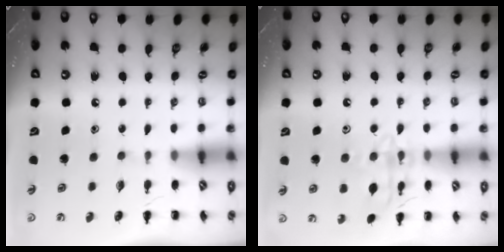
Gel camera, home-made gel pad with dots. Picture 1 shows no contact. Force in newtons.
{"total": 13.0, "press": 13.0, "slide": 0.6}